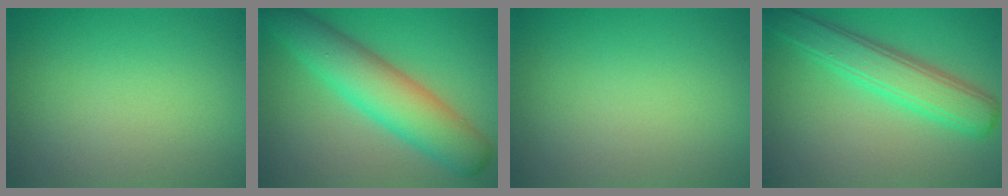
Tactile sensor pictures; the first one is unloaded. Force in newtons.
{"total": 7.1, "press": 7.1, "slide": 0.1}
{"total": 0.0}
{"total": 4.8, "press": 4.8, "slide": 0.3}